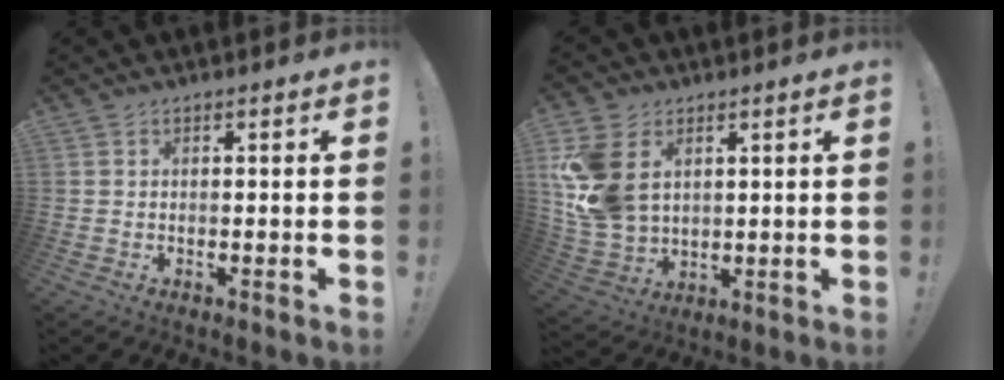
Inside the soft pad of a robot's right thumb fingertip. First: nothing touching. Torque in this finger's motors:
{"motor_torque": [0.38, 0.42, 1.12, 0.09, 0.13]}